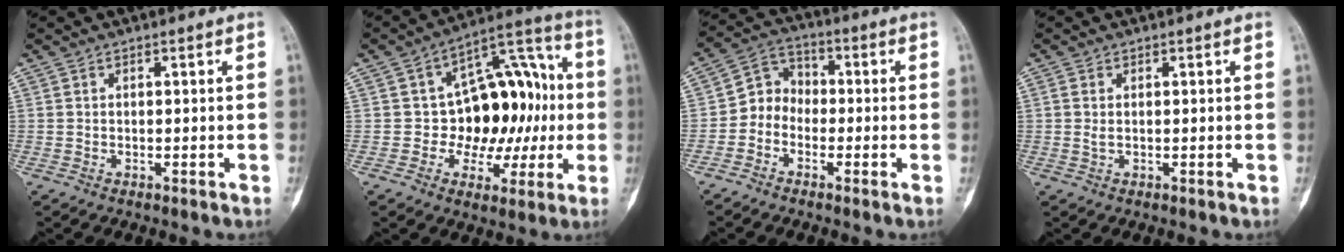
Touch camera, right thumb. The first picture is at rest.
{"total": 17.2, "force": [0.0, 11.7, 12.5], "torque": [-0.104, 0.041, 0.003]}
{"total": 6.1, "force": [-2.1, 5.2, 2.4], "torque": [-0.013, 0.030, -0.058]}
{"total": 1.1, "force": [0.1, 0.5, 0.9], "torque": [-0.027, 0.000, 0.006]}